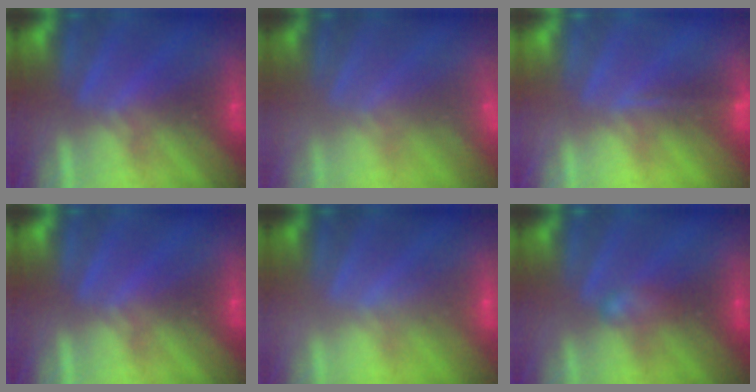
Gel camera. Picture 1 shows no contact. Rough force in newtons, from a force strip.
{"total": 3.0}
{"total": 1.2}
{"total": 0.0}
{"total": 2.2}
{"total": 2.3}